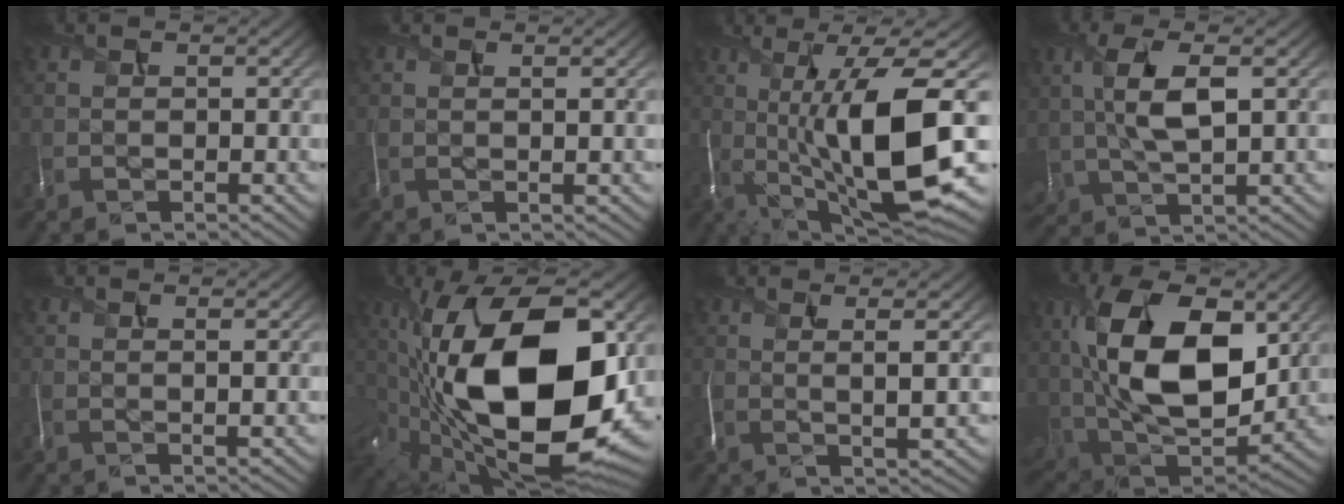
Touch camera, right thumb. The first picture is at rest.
{"total": 1.2, "force": [0.5, 0.1, 1.0], "torque": [-0.013, 0.007, 0.007]}
{"total": 16.1, "force": [-1.0, 5.6, 15.0], "torque": [-0.254, 0.008, -0.013]}
{"total": 7.4, "force": [1.9, 3.5, 6.3], "torque": [-0.148, 0.006, 0.035]}
{"total": 1.5, "force": [0.6, 0.1, 1.3], "torque": [-0.018, 0.007, 0.009]}
{"total": 20.3, "force": [0.9, 10.1, 17.5], "torque": [-0.332, -0.003, 0.008]}
{"total": 4.4, "force": [1.2, 0.6, 4.2], "torque": [-0.068, 0.004, 0.021]}
{"total": 16.5, "force": [4.2, 9.5, 12.9], "torque": [-0.261, 0.002, 0.075]}